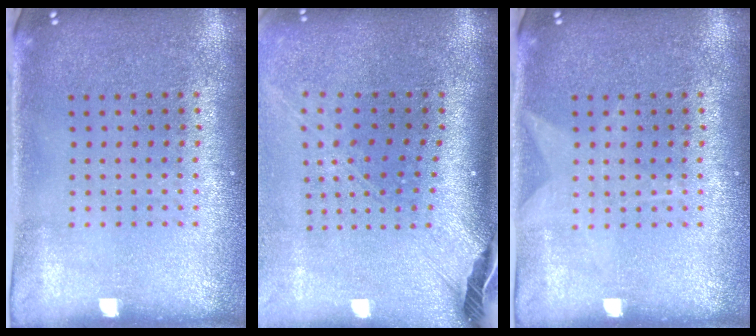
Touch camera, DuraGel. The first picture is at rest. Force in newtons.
{"total": 2.7, "press": 2.0, "slide": 1.9}
{"total": 1.0, "press": 1.0, "slide": 0.1}